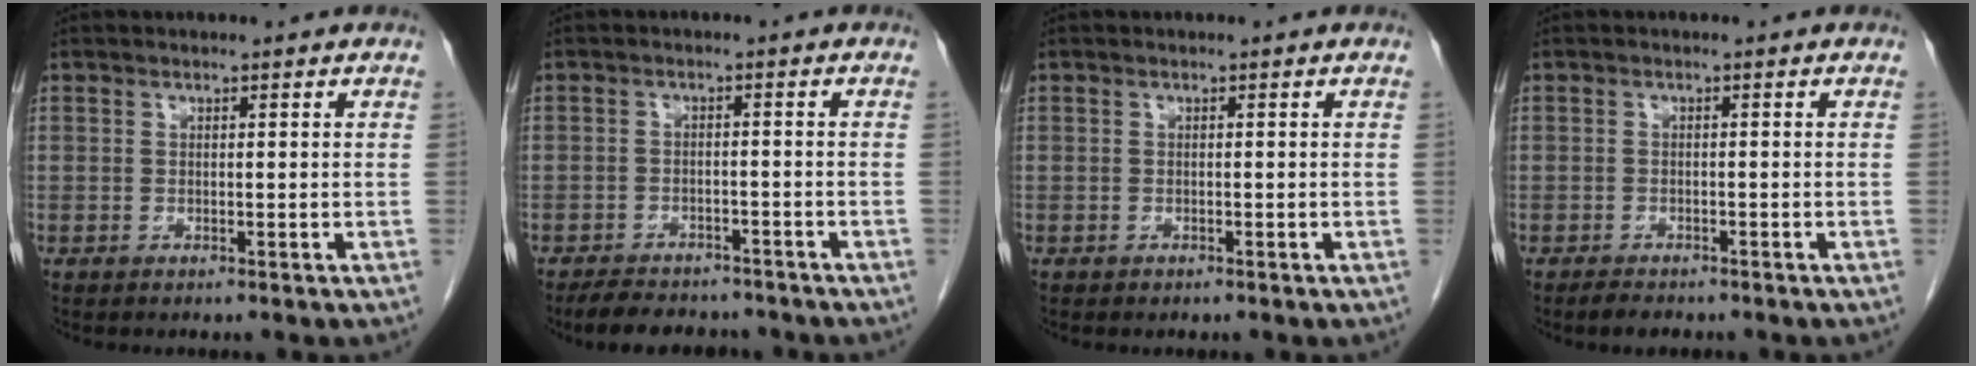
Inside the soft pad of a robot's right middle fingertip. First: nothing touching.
{"total": 9.0, "force": [-7.9, 3.2, 2.9], "torque": [-0.044, -0.002, -0.109]}
{"total": 0.0}
{"total": 2.2, "force": [-1.9, 0.9, 0.9], "torque": [-0.021, -0.003, -0.026]}